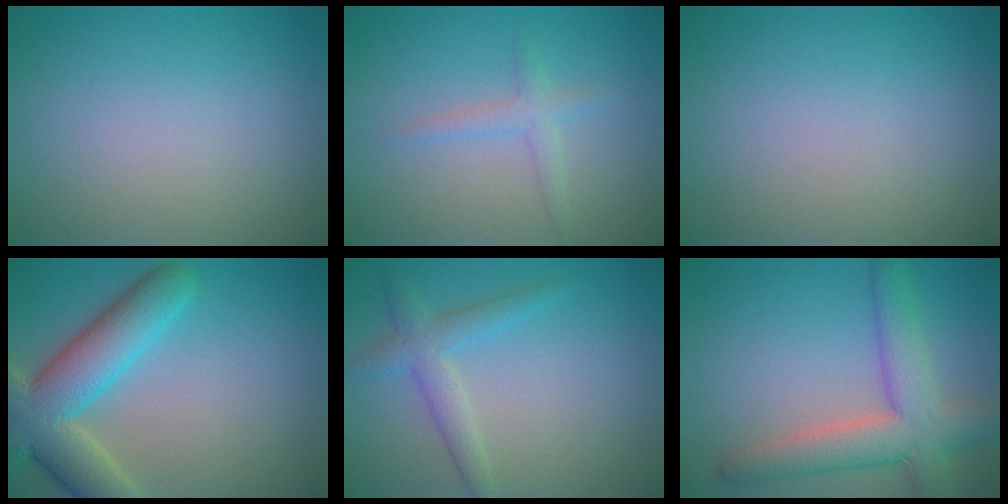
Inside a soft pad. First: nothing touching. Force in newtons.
{"total": 1.6, "press": 1.6, "slide": 0.0}
{"total": 0.0}
{"total": 8.4, "press": 8.4, "slide": 0.6}
{"total": 2.8, "press": 2.8, "slide": 0.0}
{"total": 6.4, "press": 6.4, "slide": 0.4}